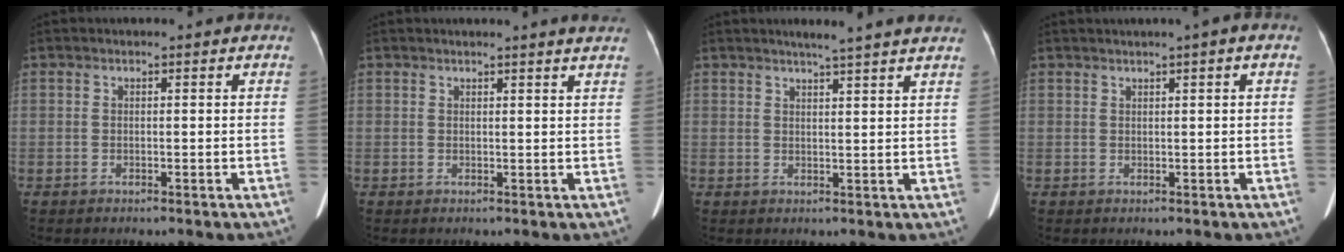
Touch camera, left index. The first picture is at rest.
{"total": 3.9, "force": [3.5, -0.7, 1.5], "torque": [-0.021, 0.000, 0.025]}
{"total": 7.5, "force": [6.4, -0.6, 3.8], "torque": [-0.053, 0.010, 0.066]}
{"total": 2.0, "force": [0.9, -0.1, 1.8], "torque": [-0.032, 0.009, 0.015]}